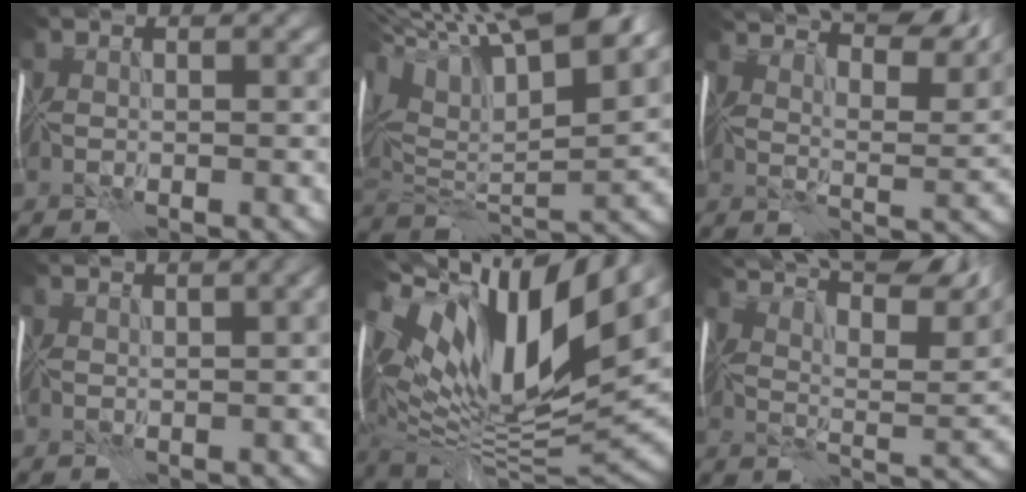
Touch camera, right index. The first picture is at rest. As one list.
[{"total": 16.2, "force": [6.8, 7.4, 12.7], "torque": [-0.245, 0.043, 0.111]}, {"total": 12.2, "force": [10.1, 2.8, 6.2], "torque": [-0.101, 0.017, 0.126]}, {"total": 4.4, "force": [2.3, 1.4, 3.5], "torque": [-0.027, 0.016, 0.029]}, {"total": 16.2, "force": [5.6, 6.1, 13.9], "torque": [-0.253, 0.015, 0.083]}, {"total": 15.0, "force": [11.5, 3.9, 8.8], "torque": [-0.136, 0.034, 0.142]}]